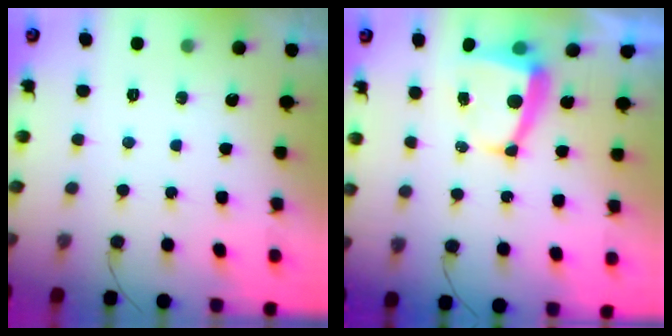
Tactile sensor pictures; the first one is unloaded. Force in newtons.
{"total": 6.6, "press": 6.6, "slide": 0.3}